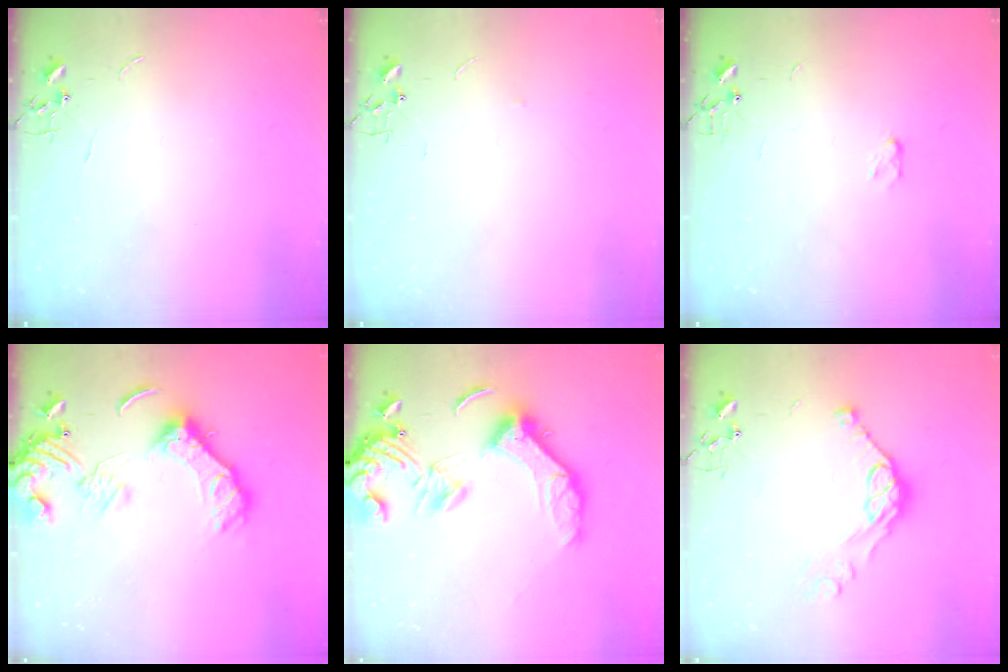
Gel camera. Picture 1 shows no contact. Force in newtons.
{"total": 2.6, "press": 2.5, "slide": 0.4}
{"total": 2.9, "press": 2.9, "slide": 0.4}
{"total": 15.8, "press": 15.7, "slide": 2.0}
{"total": 18.0, "press": 17.9, "slide": 2.0}
{"total": 10.3, "press": 10.3, "slide": 0.7}